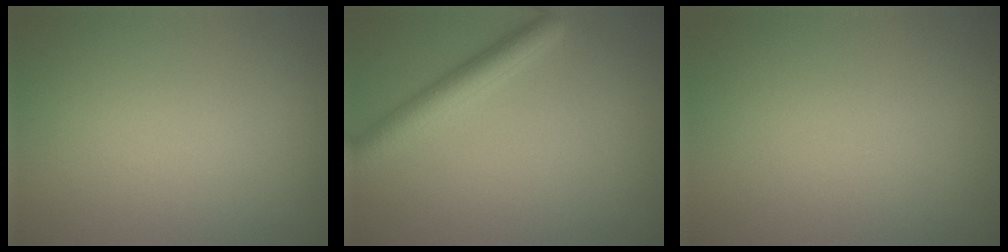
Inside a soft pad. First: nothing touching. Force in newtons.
{"total": 3.4, "press": 3.4, "slide": 0.2}
{"total": 0.0}